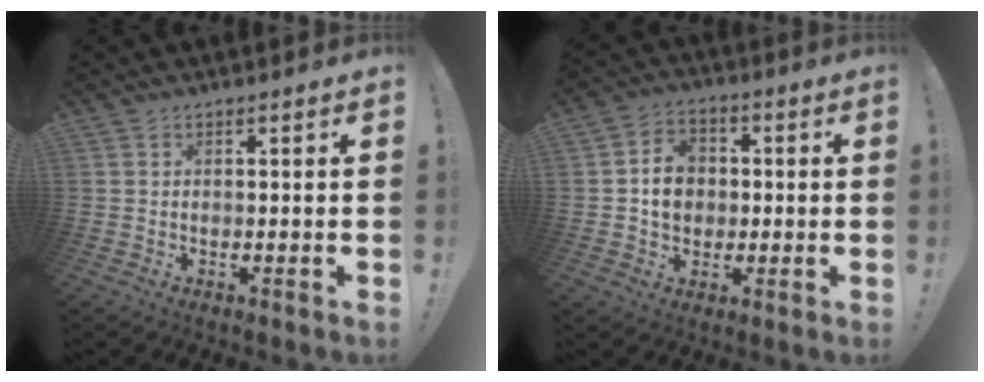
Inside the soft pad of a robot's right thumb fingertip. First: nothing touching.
{"total": 9.4, "force": [0.3, 8.2, 4.6], "torque": [-0.045, 0.011, 0.010]}